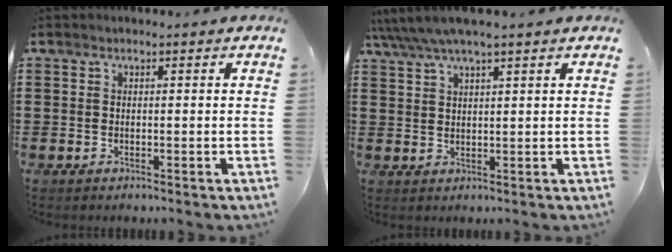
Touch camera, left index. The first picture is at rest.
{"total": 3.7, "force": [2.9, 0.2, 2.2], "torque": [-0.050, -0.005, 0.052]}